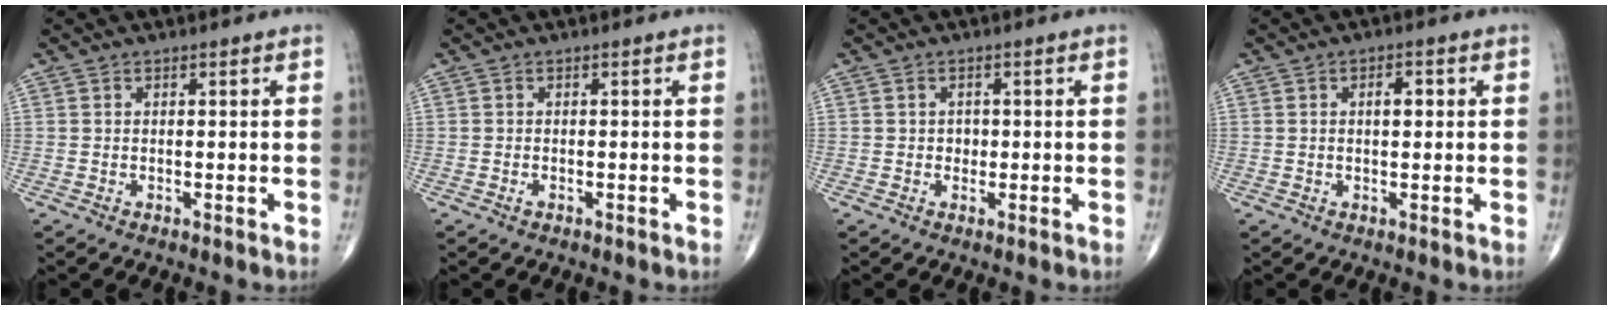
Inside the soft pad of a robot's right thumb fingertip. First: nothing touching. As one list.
[{"total": 0.5, "force": [-0.3, 0.3, 0.3], "torque": [-0.003, 0.003, -0.004]}, {"total": 1.3, "force": [-0.1, 1.2, 0.6], "torque": [0.000, 0.004, -0.003]}, {"total": 2.6, "force": [0.5, 1.3, 2.2], "torque": [-0.027, 0.001, 0.004]}]